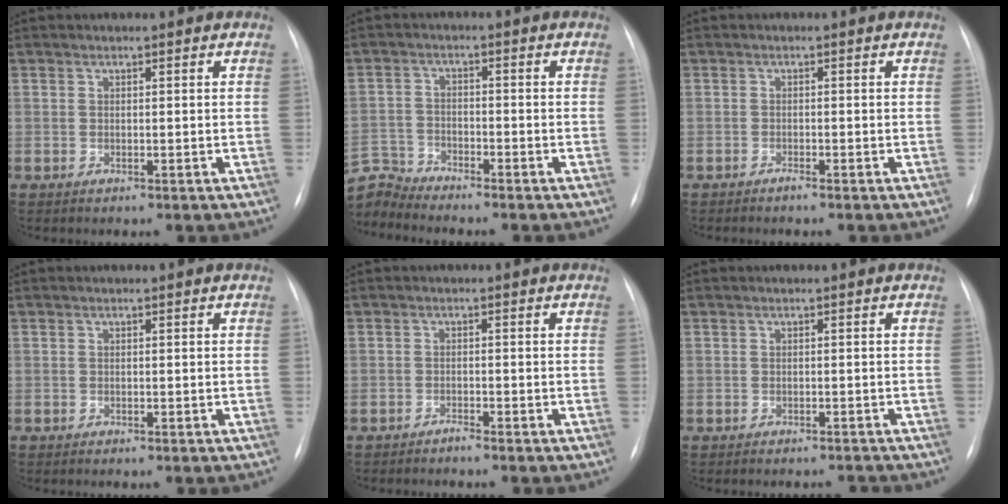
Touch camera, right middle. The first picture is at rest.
{"total": 6.2, "force": [-6.1, -0.5, -0.8], "torque": [0.004, 0.004, -0.120]}
{"total": 0.6, "force": [-0.5, -0.2, 0.3], "torque": [-0.005, -0.002, -0.009]}
{"total": 0.0}
{"total": 0.9, "force": [-0.9, -0.2, 0.2], "torque": [-0.002, -0.002, -0.015]}
{"total": 2.4, "force": [-2.3, 0.5, 0.2], "torque": [0.009, -0.001, -0.026]}